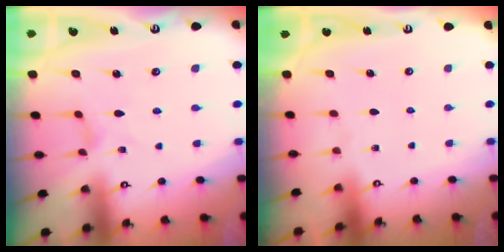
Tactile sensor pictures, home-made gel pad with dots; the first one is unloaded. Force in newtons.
{"total": 0.0}